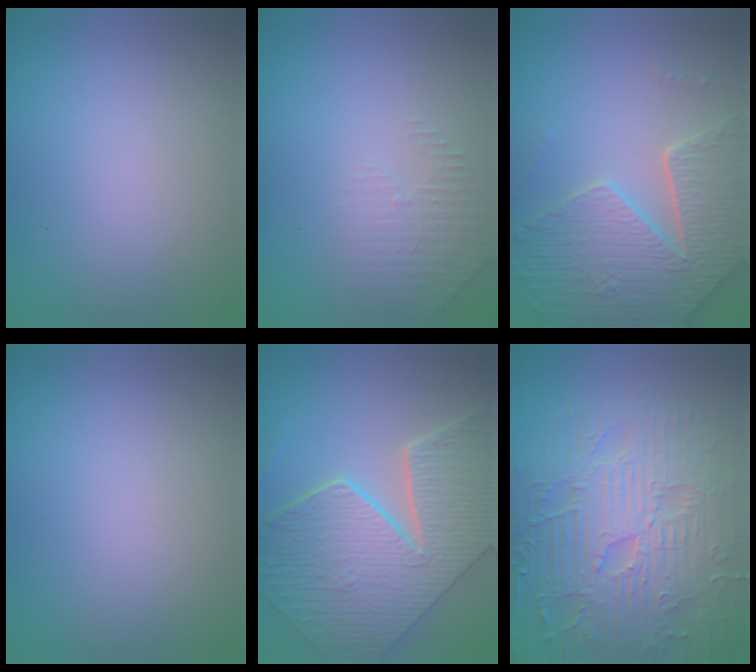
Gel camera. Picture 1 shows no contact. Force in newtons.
{"total": 1.9, "press": 1.8, "slide": 0.6}
{"total": 6.3, "press": 5.2, "slide": 3.6}
{"total": 0.0}
{"total": 9.3, "press": 6.8, "slide": 6.4}
{"total": 8.7, "press": 6.4, "slide": 5.8}